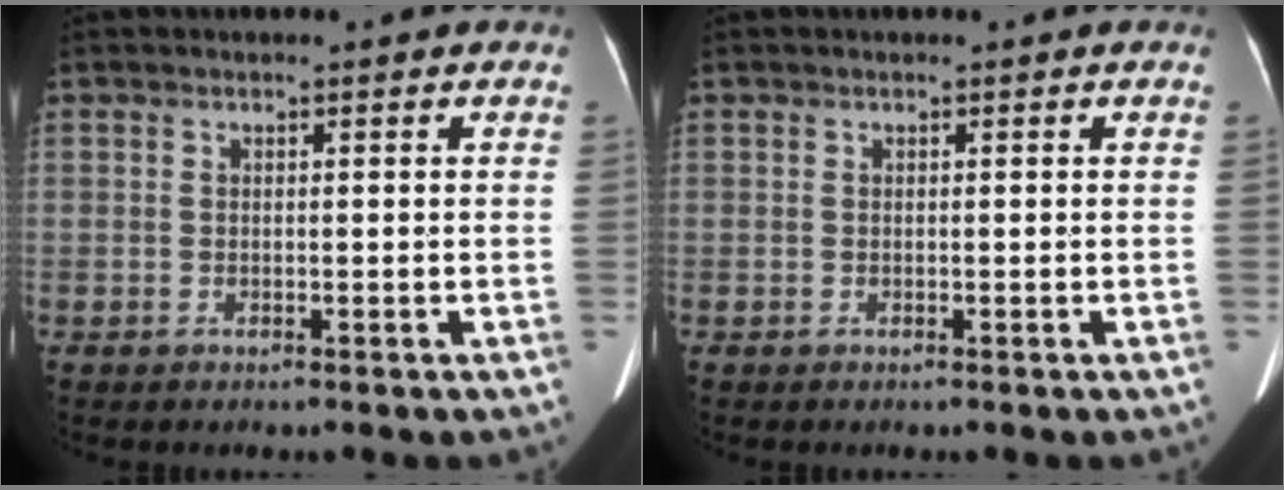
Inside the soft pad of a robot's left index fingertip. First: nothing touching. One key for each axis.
{"total": 0.0}